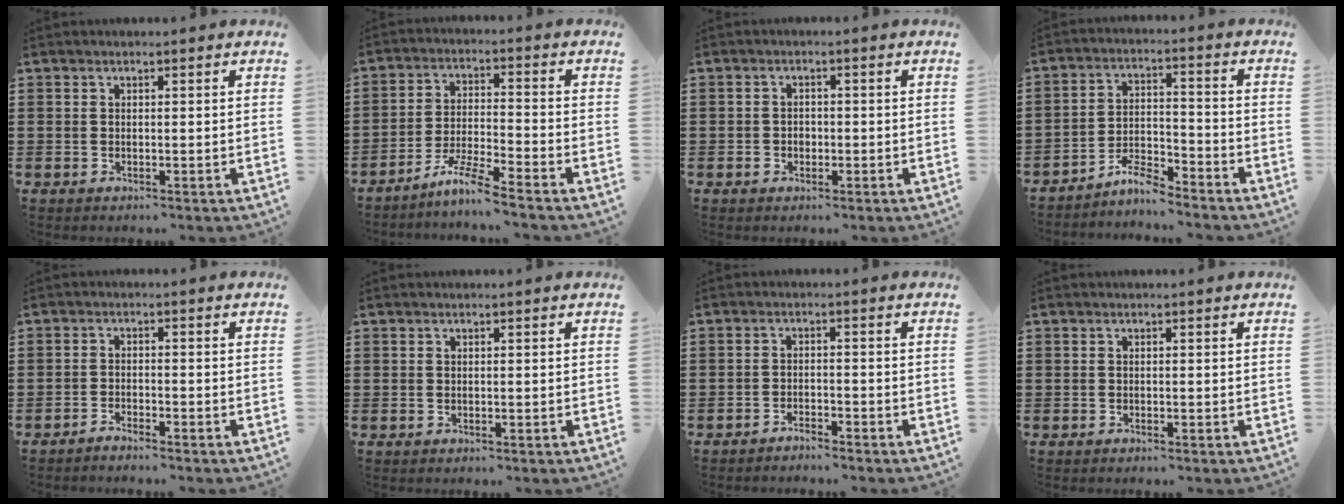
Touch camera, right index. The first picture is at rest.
{"total": 6.4, "force": [-5.5, -0.4, 3.3], "torque": [-0.076, -0.013, -0.106]}
{"total": 1.3, "force": [-0.4, 1.1, 0.5], "torque": [-0.014, 0.002, -0.010]}
{"total": 5.3, "force": [-4.9, 0.8, 1.8], "torque": [-0.039, 0.005, -0.097]}
{"total": 1.7, "force": [-1.7, -0.2, -0.1], "torque": [-0.002, 0.005, -0.036]}
{"total": 0.0}
{"total": 2.0, "force": [-2.0, 0.0, -0.2], "torque": [-0.003, 0.003, -0.043]}
{"total": 0.0}